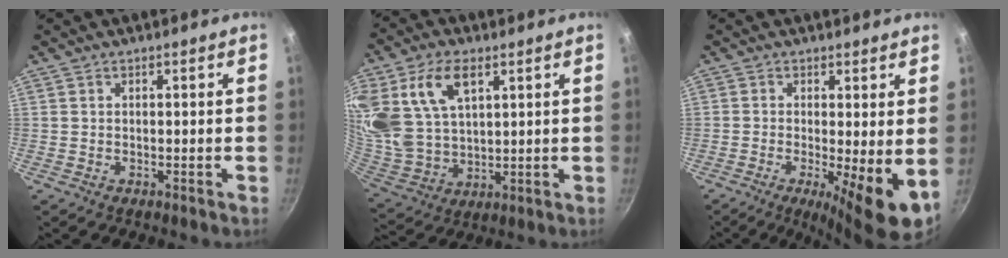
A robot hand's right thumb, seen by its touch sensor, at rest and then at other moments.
{"total": 20.0, "force": [8.1, 12.4, 13.5], "torque": [-0.278, -0.012, 0.169]}
{"total": 8.7, "force": [-1.2, 2.0, 8.4], "torque": [-0.128, -0.009, -0.016]}